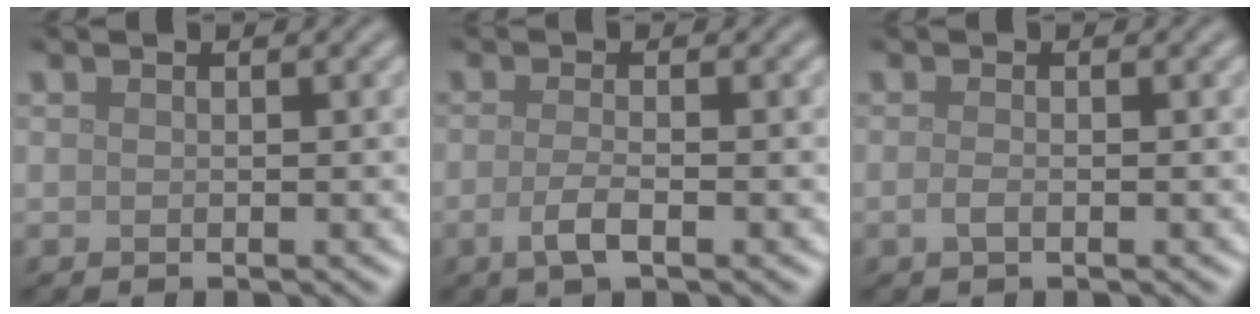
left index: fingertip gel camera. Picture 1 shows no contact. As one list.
[{"total": 2.3, "force": [-0.9, 0.7, 2.0], "torque": [-0.042, 0.000, -0.023]}, {"total": 1.0, "force": [-0.4, 0.3, 0.8], "torque": [-0.020, -0.002, -0.010]}]